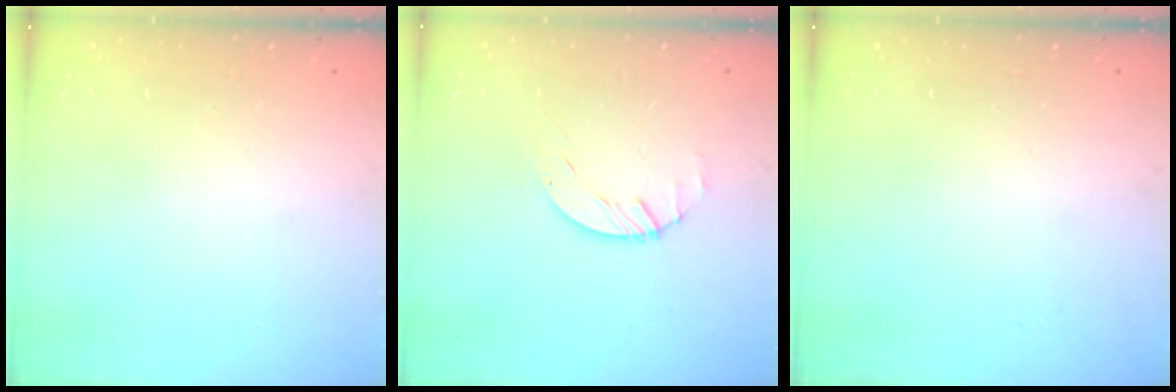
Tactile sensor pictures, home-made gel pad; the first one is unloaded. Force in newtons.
{"total": 1.5, "press": 1.5, "slide": 0.2}
{"total": 0.0}